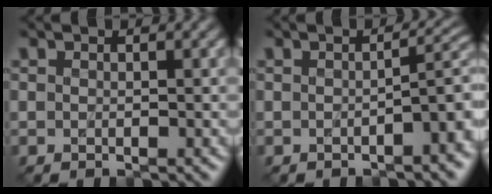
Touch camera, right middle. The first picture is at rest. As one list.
[{"total": 3.8, "force": [-1.5, 1.2, 3.3], "torque": [-0.040, 0.009, -0.022]}]